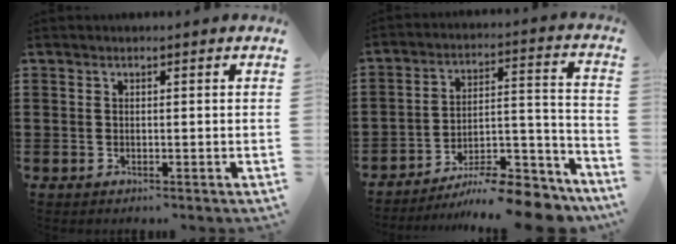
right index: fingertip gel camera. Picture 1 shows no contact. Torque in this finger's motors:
{"motor_torque": [0.51, -0.40, -0.08, -0.13]}